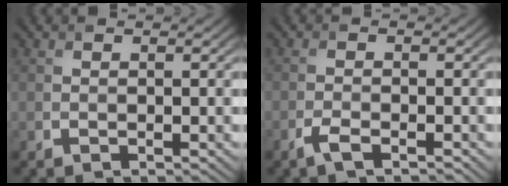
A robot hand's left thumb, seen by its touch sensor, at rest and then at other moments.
{"total": 2.3, "force": [-1.6, 0.5, 1.5], "torque": [-0.035, -0.001, -0.036]}